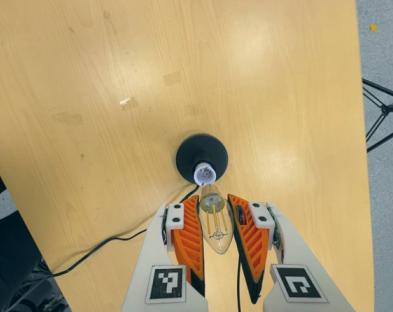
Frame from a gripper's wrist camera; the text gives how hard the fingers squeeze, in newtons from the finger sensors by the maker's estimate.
{"total": 20.7, "left": 22.6, "right": 18.8}